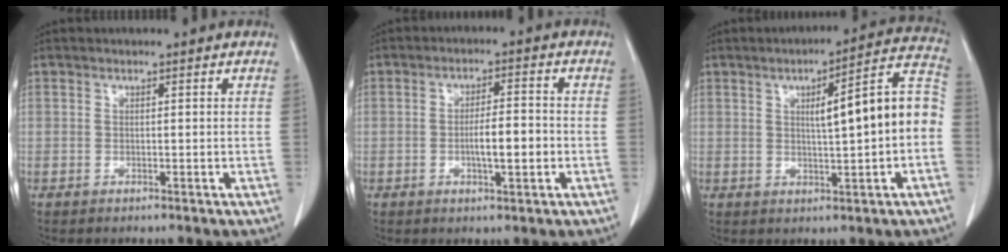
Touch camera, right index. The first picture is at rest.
{"total": 5.3, "force": [-1.1, 1.0, 5.1], "torque": [-0.091, 0.004, -0.014]}
{"total": 12.1, "force": [0.1, 1.3, 12.0], "torque": [-0.158, 0.032, 0.002]}